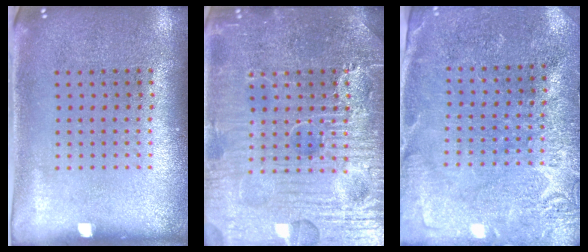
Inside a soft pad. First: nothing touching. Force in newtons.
{"total": 7.9, "press": 7.8, "slide": 0.9}
{"total": 2.7, "press": 2.7, "slide": 0.2}